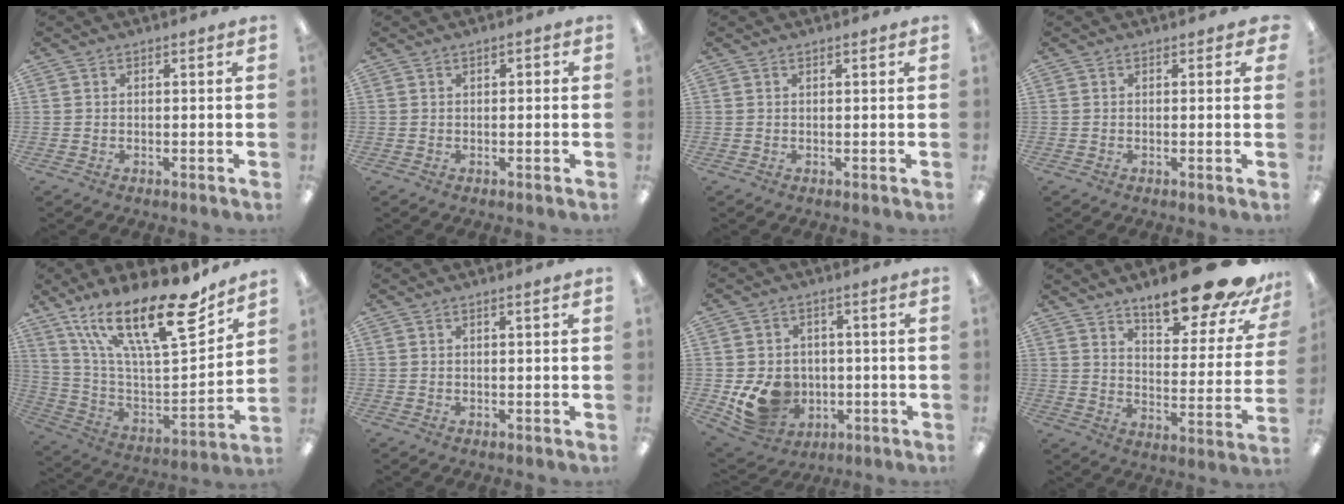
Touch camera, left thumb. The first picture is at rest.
{"total": 1.0, "force": [0.2, 0.7, 0.8], "torque": [-0.014, 0.004, 0.002]}
{"total": 0.8, "force": [0.4, 0.1, 0.6], "torque": [-0.012, 0.000, 0.007]}
{"total": 0.7, "force": [0.3, 0.4, 0.5], "torque": [-0.002, -0.001, 0.003]}
{"total": 25.0, "force": [16.8, 7.2, 17.0], "torque": [-0.278, -0.107, 0.286]}
{"total": 1.2, "force": [0.5, 0.1, 1.1], "torque": [-0.020, 0.000, 0.009]}
{"total": 11.0, "force": [-2.0, 9.6, 5.0], "torque": [-0.100, 0.009, -0.023]}
{"total": 19.3, "force": [15.6, 5.2, 10.1], "torque": [-0.134, -0.114, 0.258]}